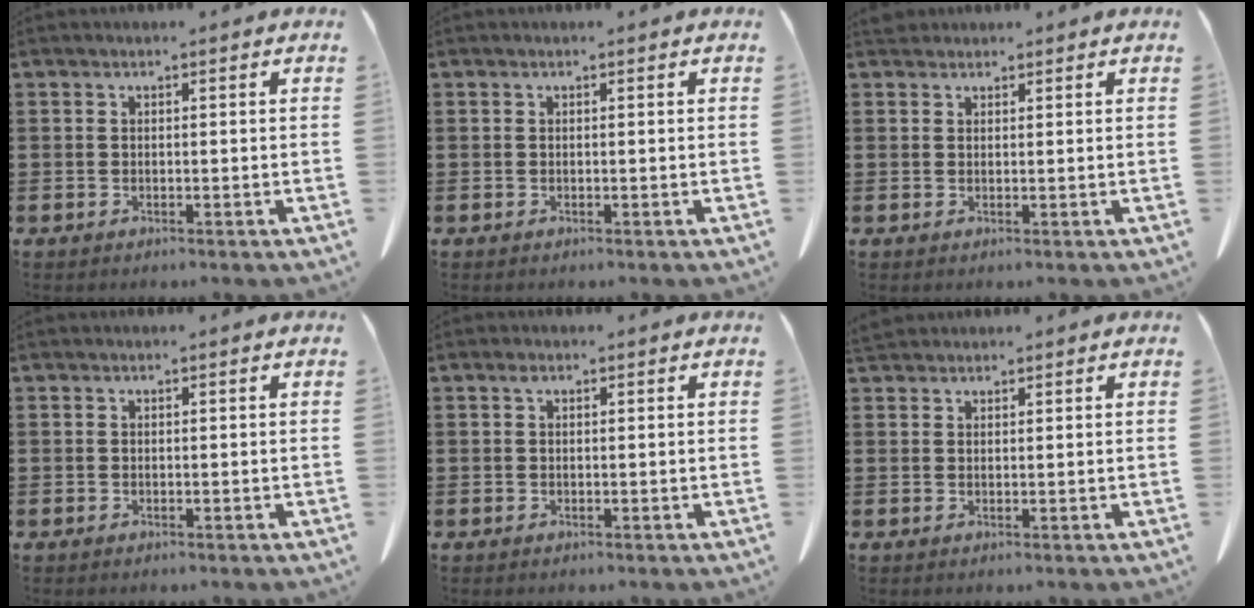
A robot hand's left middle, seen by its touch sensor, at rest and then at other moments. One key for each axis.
{"total": 0.0}
{"total": 1.6, "fx": 1.4, "fy": 0.6, "fz": 0.3, "tx": -0.010, "ty": 0.004, "tz": 0.029}
{"total": 0.0}
{"total": 0.9, "fx": 0.4, "fy": 0.6, "fz": 0.6, "tx": -0.015, "ty": 0.005, "tz": 0.007}
{"total": 1.7, "fx": 1.6, "fy": 0.5, "fz": 0.4, "tx": -0.013, "ty": 0.003, "tz": 0.033}